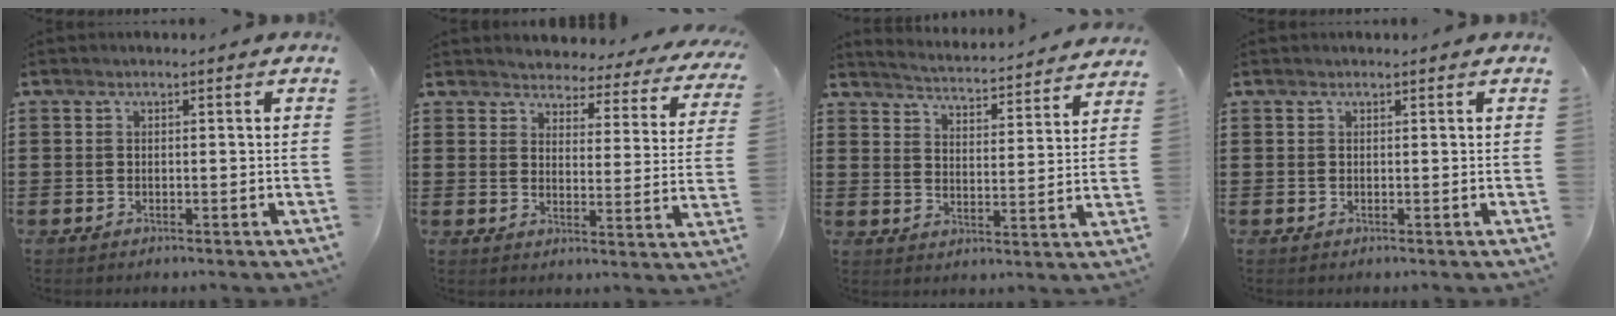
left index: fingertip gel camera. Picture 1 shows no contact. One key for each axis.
{"total": 3.5, "fx": 3.5, "fy": 0.4, "fz": -0.1, "tx": -0.023, "ty": -0.030, "tz": 0.056}
{"total": 3.6, "fx": 3.5, "fy": -0.7, "fz": 0.1, "tx": -0.024, "ty": -0.038, "tz": 0.053}
{"total": 0.0}